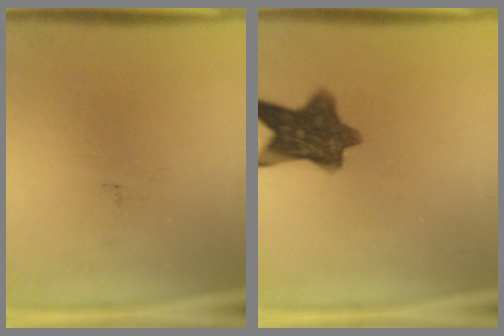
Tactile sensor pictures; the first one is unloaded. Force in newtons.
{"total": 9.5}